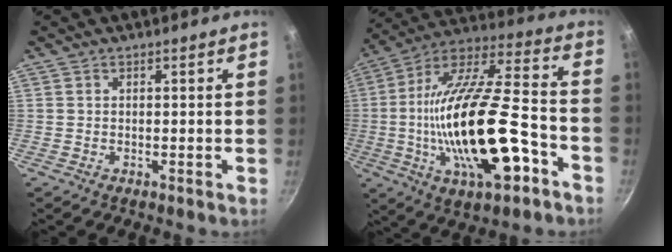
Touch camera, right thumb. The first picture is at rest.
{"total": 27.6, "force": [-7.3, 10.7, 24.3], "torque": [-0.426, 0.030, -0.119]}